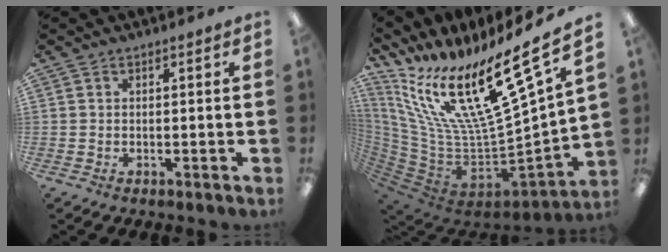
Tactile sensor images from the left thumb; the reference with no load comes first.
{"total": 25.1, "force": [12.8, 7.4, 20.2], "torque": [-0.355, -0.109, 0.223]}